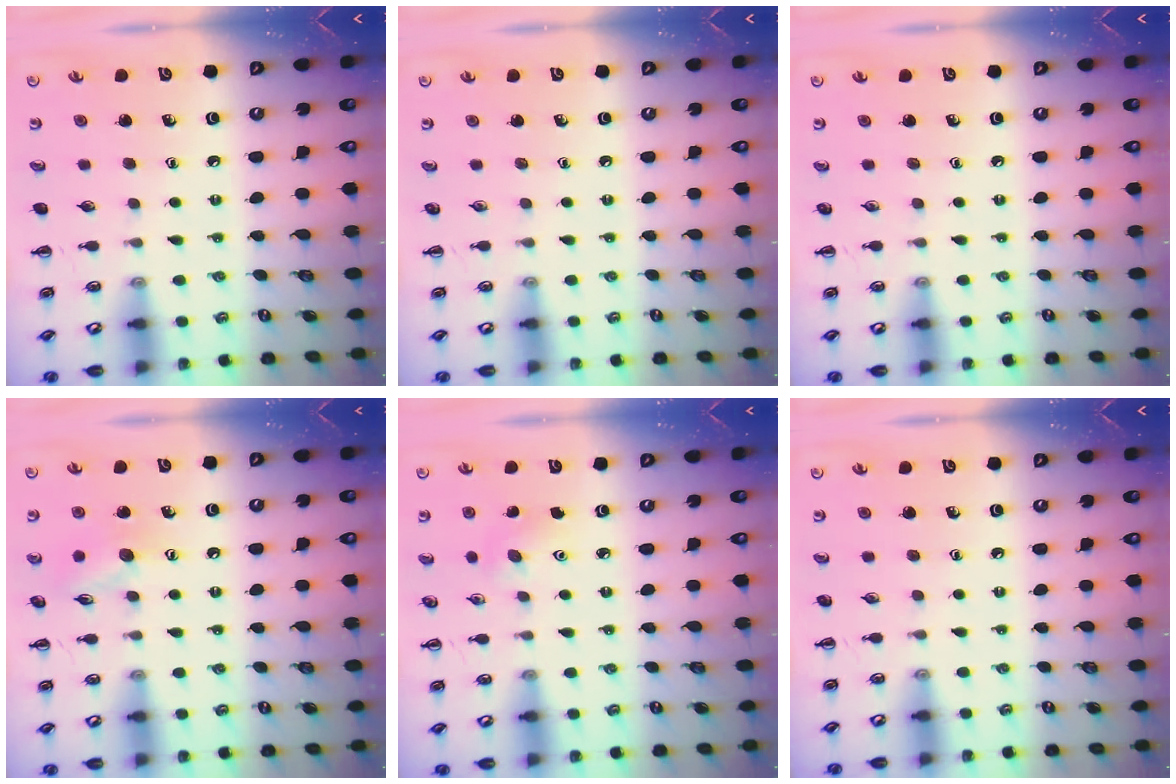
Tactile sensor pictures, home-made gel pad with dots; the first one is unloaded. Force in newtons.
{"total": 0.0}
{"total": 0.0}
{"total": 8.6, "press": 8.5, "slide": 1.2}
{"total": 5.5, "press": 5.2, "slide": 1.7}
{"total": 0.0}